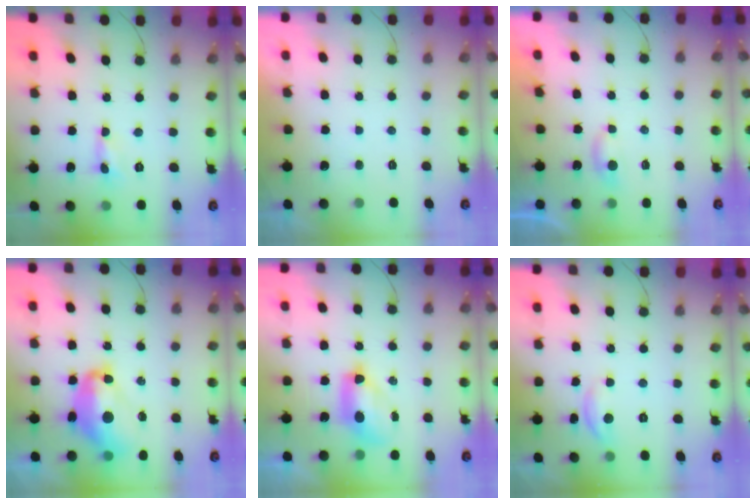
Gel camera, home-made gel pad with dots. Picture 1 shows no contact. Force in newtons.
{"total": 0.0}
{"total": 3.3, "press": 3.2, "slide": 0.5}
{"total": 14.7, "press": 14.6, "slide": 1.5}
{"total": 9.4, "press": 9.4, "slide": 1.2}
{"total": 6.0, "press": 6.0, "slide": 0.4}